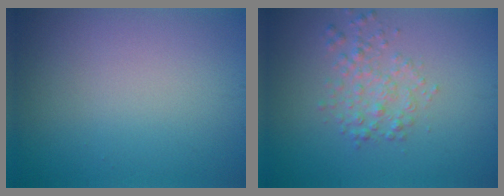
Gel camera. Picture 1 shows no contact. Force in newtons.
{"total": 2.4, "press": 2.4, "slide": 0.1}